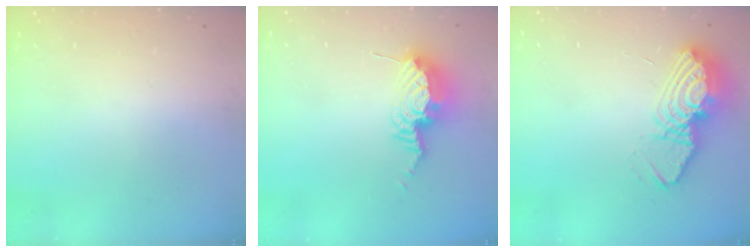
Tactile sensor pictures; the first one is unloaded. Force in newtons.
{"total": 10.2, "press": 10.1, "slide": 1.1}
{"total": 12.2, "press": 12.1, "slide": 0.9}